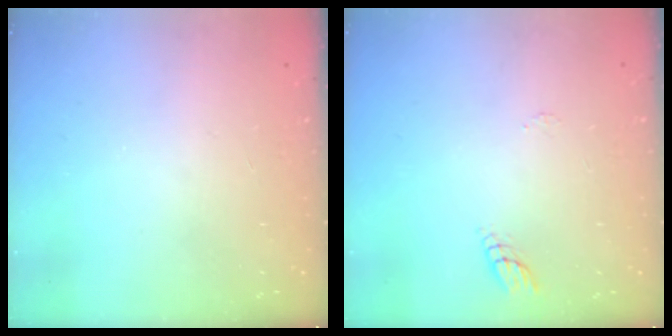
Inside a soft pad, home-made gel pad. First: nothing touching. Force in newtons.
{"total": 6.6, "press": 6.5, "slide": 0.8}